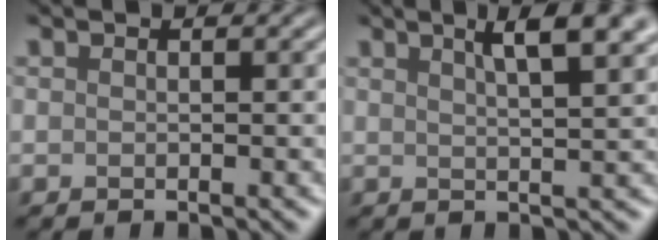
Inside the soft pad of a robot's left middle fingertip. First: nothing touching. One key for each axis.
{"total": 5.4, "fx": 3.1, "fy": 1.4, "fz": 4.3, "tx": -0.034, "ty": 0.025, "tz": 0.030}